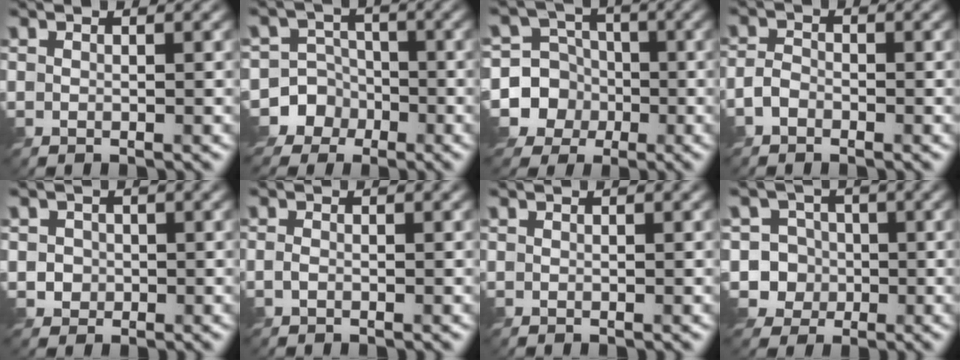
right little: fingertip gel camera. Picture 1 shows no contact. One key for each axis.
{"total": 8.0, "fx": -4.2, "fy": 6.8, "fz": 0.4, "tx": -0.002, "ty": -0.005, "tz": -0.089}
{"total": 10.2, "fx": -3.4, "fy": 9.5, "fz": 1.8, "tx": -0.058, "ty": -0.008, "tz": -0.074}
{"total": 1.6, "fx": -1.0, "fy": 1.0, "fz": 0.7, "tx": -0.012, "ty": 0.005, "tz": -0.026}
{"total": 1.6, "fx": 0.0, "fy": 1.5, "fz": 0.4, "tx": 0.008, "ty": -0.002, "tz": 0.003}
{"total": 0.7, "fx": -0.3, "fy": 0.4, "fz": 0.5, "tx": -0.011, "ty": 0.000, "tz": -0.008}
{"total": 0.0}
{"total": 7.2, "fx": -1.8, "fy": 6.9, "fz": 1.2, "tx": -0.018, "ty": 0.010, "tz": -0.061}